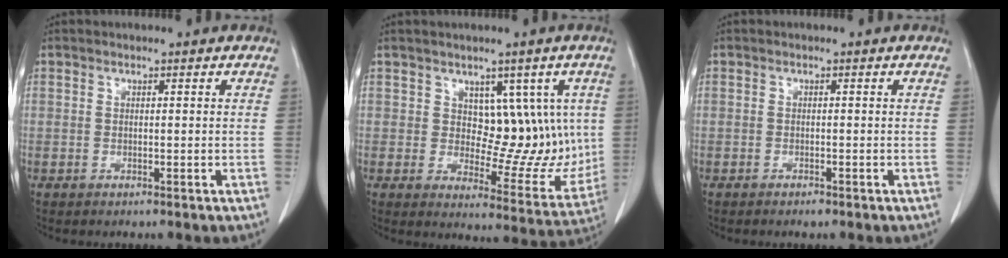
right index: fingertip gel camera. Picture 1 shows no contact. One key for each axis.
{"total": 10.2, "fx": 2.5, "fy": 6.1, "fz": 7.8, "tx": -0.075, "ty": 0.008, "tz": 0.047}
{"total": 0.7, "fx": -0.6, "fy": 0.2, "fz": 0.4, "tx": -0.009, "ty": -0.001, "tz": -0.006}